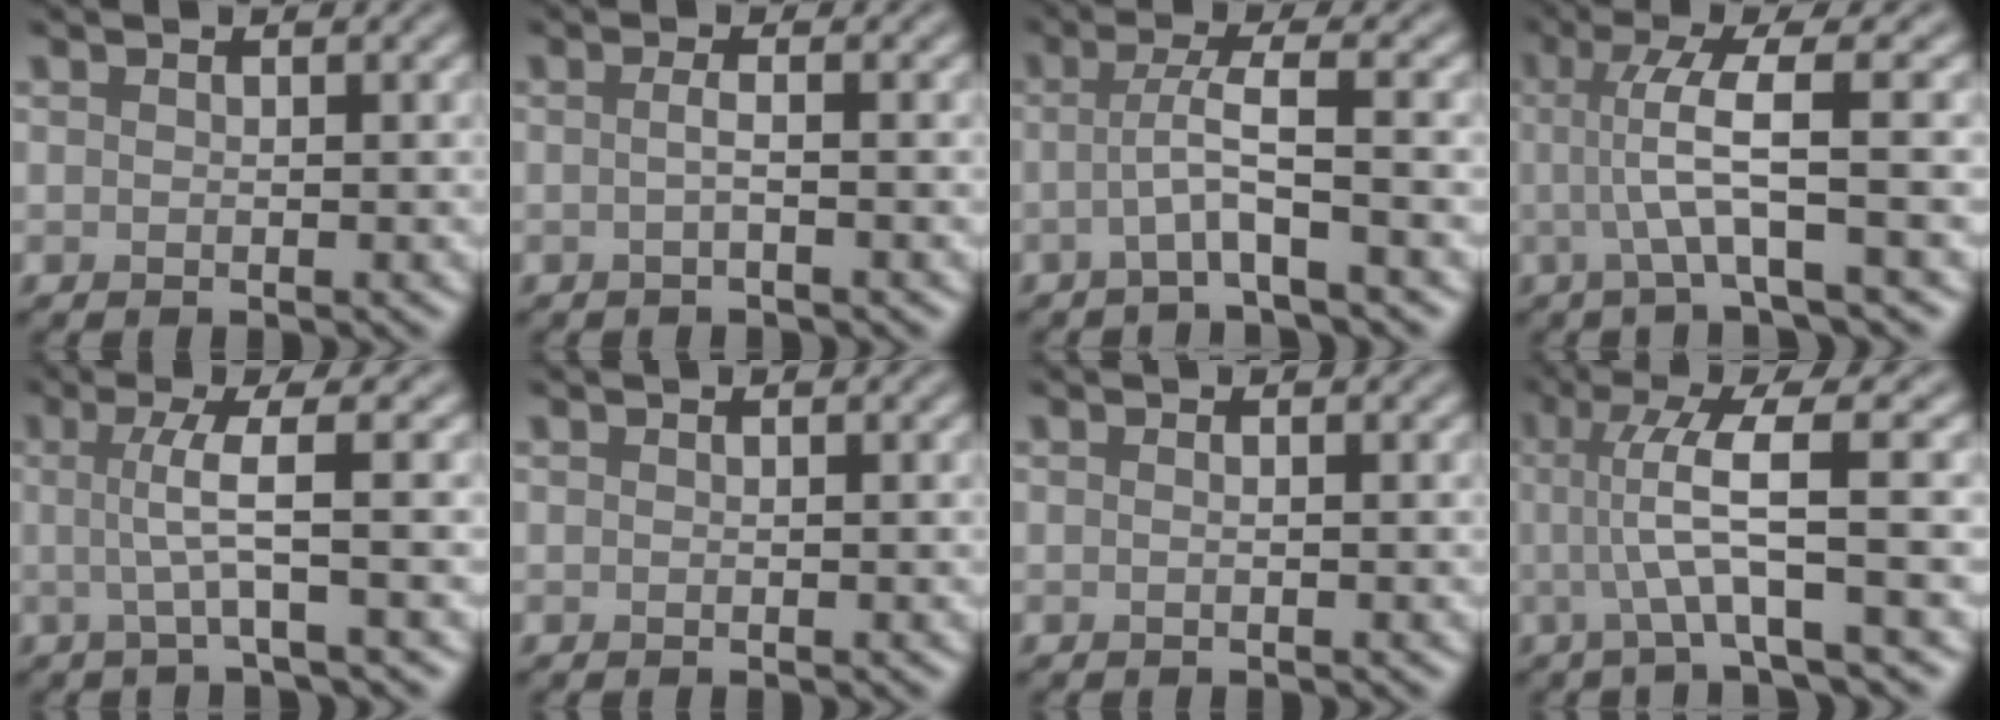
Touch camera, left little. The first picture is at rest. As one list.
[{"total": 1.4, "force": [-0.2, 0.4, 1.3], "torque": [-0.018, -0.002, -0.009]}, {"total": 3.4, "force": [-0.8, 0.3, 3.3], "torque": [-0.062, 0.006, -0.024]}, {"total": 5.3, "force": [0.1, 0.7, 5.2], "torque": [-0.095, 0.003, -0.001]}, {"total": 3.9, "force": [0.1, 0.6, 3.8], "torque": [-0.067, 0.001, -0.008]}, {"total": 0.0}, {"total": 0.6, "force": [0.0, 0.2, 0.6], "torque": [-0.008, -0.004, -0.006]}, {"total": 5.6, "force": [0.1, 0.7, 5.6], "torque": [-0.102, 0.004, 0.001]}]